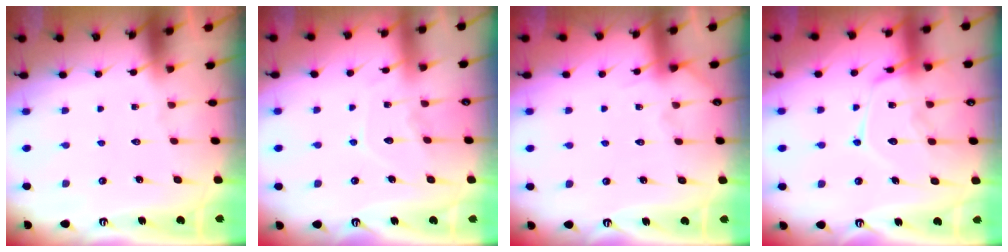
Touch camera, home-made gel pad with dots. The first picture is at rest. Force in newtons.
{"total": 7.3, "press": 7.2, "slide": 0.7}
{"total": 3.5, "press": 3.4, "slide": 0.4}
{"total": 15.5, "press": 15.5, "slide": 1.2}